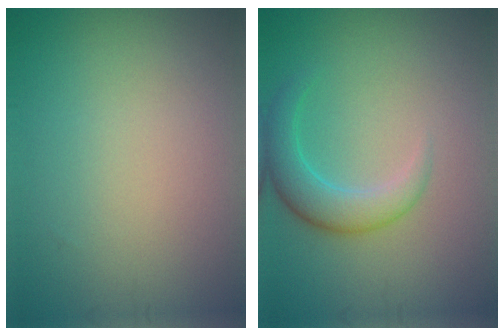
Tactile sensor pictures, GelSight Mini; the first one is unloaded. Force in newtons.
{"total": 3.6, "press": 3.6, "slide": 0.2}